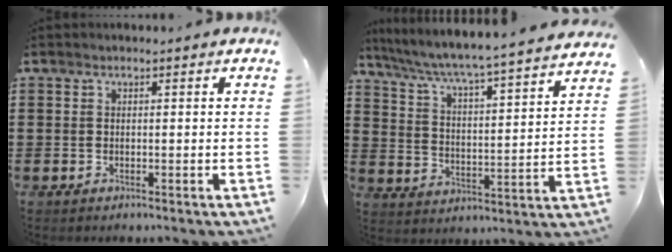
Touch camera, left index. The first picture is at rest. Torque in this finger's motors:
{"motor_torque": [1.07, -1.07, 0.32, 0.01]}